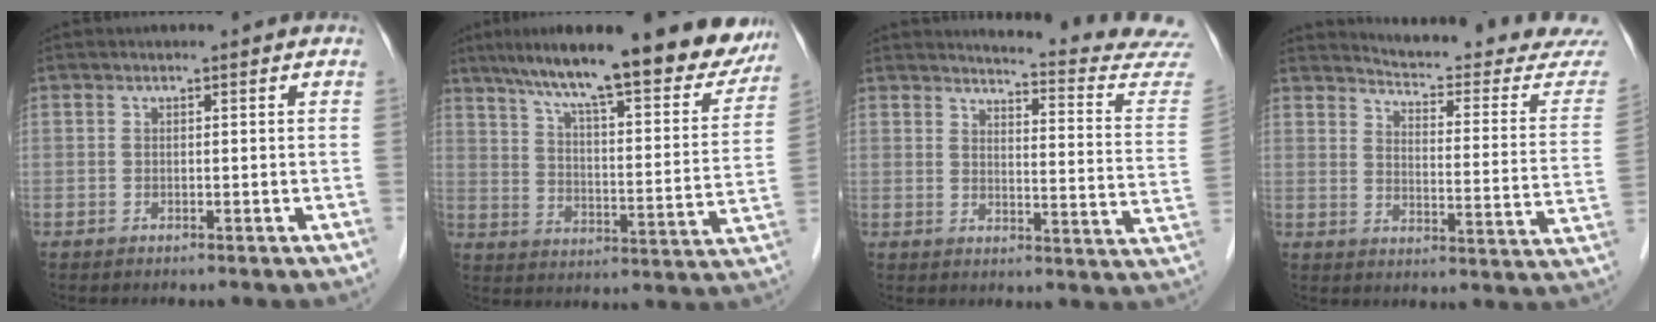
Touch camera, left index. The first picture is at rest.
{"total": 23.6, "force": [19.2, 4.3, 12.9], "torque": [-0.190, -0.006, 0.259]}
{"total": 16.5, "force": [16.3, -0.8, 2.5], "torque": [-0.025, -0.134, 0.166]}
{"total": 18.7, "force": [18.4, 0.4, 3.5], "torque": [-0.047, -0.123, 0.204]}